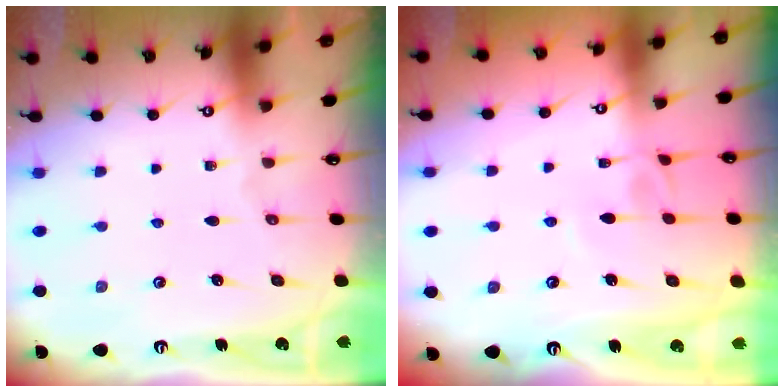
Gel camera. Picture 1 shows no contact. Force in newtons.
{"total": 3.9, "press": 3.8, "slide": 0.2}